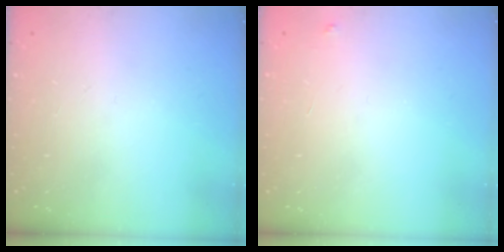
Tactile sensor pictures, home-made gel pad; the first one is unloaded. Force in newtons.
{"total": 4.0, "press": 4.0, "slide": 0.2}